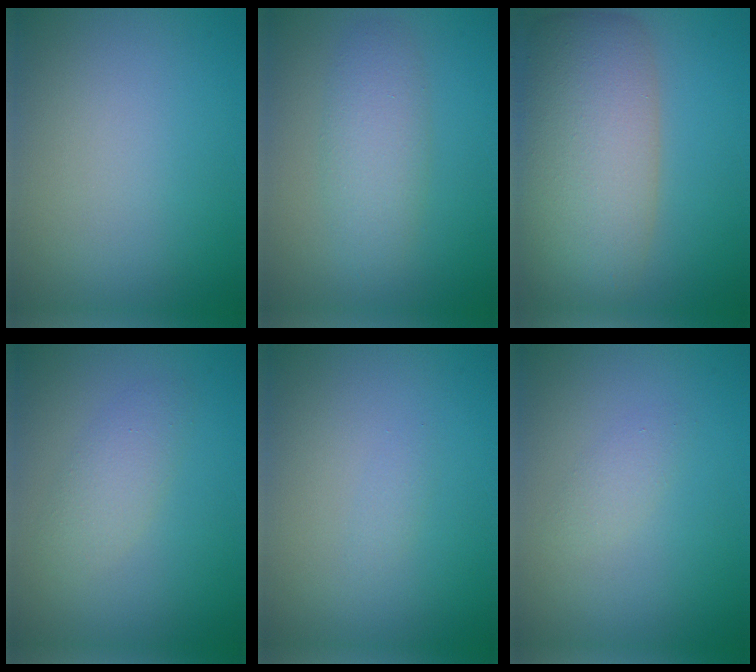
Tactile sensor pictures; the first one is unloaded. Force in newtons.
{"total": 3.3, "press": 3.3, "slide": 0.0}
{"total": 9.7, "press": 9.7, "slide": 0.6}
{"total": 2.3, "press": 2.3, "slide": 0.1}
{"total": 0.6, "press": 0.6, "slide": 0.0}
{"total": 1.2, "press": 1.2, "slide": 0.0}